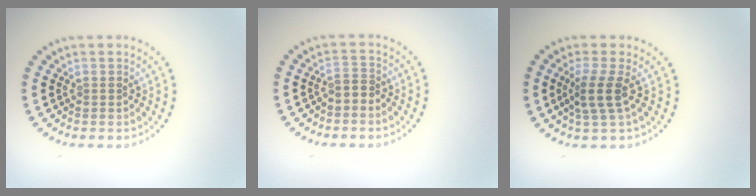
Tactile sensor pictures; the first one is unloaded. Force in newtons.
{"total": 1.1, "press": 0.9, "slide": 0.7}
{"total": 2.5, "press": 1.9, "slide": 1.7}